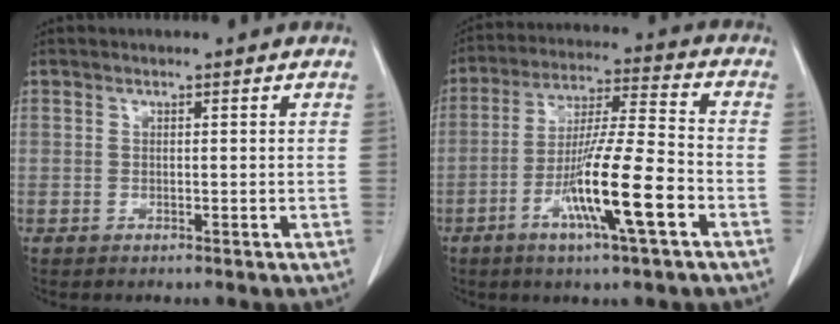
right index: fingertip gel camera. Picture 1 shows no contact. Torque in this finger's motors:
{"motor_torque": [1.20, -0.87, 0.57, 0.21]}